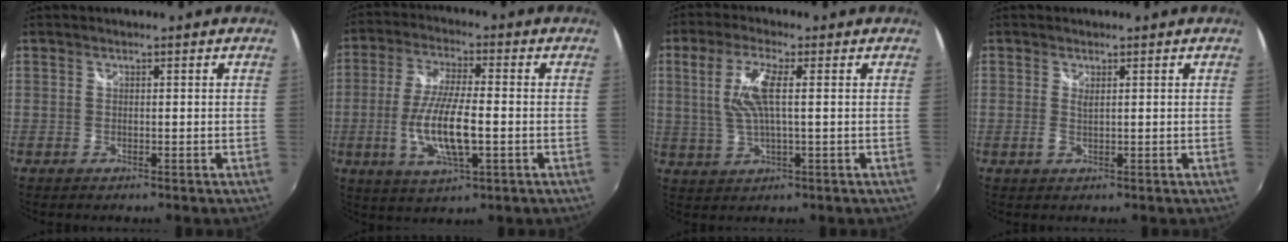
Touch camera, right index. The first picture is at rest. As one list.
[{"total": 11.7, "force": [-2.5, 3.2, 11.0], "torque": [-0.220, -0.010, -0.047]}, {"total": 7.5, "force": [1.1, 1.6, 7.3], "torque": [-0.150, 0.004, 0.025]}, {"total": 1.0, "force": [0.2, 0.2, 0.9], "torque": [-0.019, 0.000, 0.002]}]